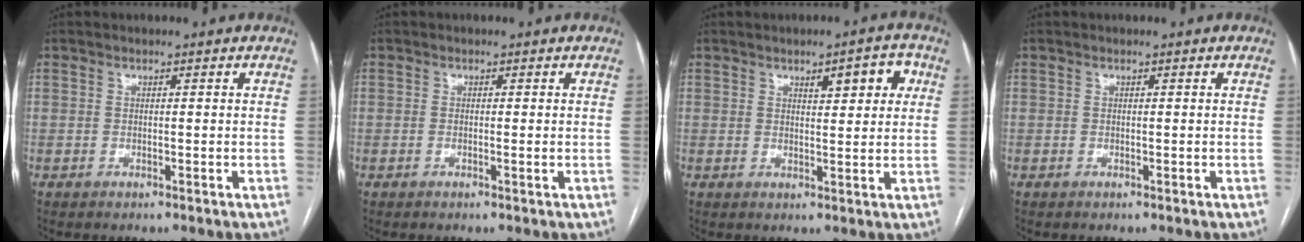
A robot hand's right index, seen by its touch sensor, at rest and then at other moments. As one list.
[{"total": 0.6, "force": [-0.2, 0.0, 0.6], "torque": [-0.012, 0.000, -0.003]}, {"total": 5.2, "force": [2.2, 1.5, 4.4], "torque": [-0.058, 0.008, 0.030]}, {"total": 0.0}]